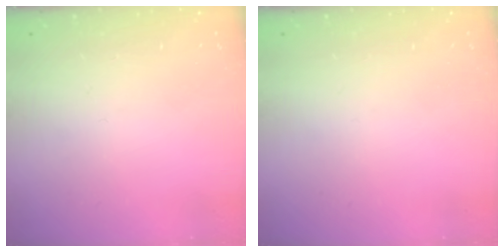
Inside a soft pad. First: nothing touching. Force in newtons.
{"total": 0.0}